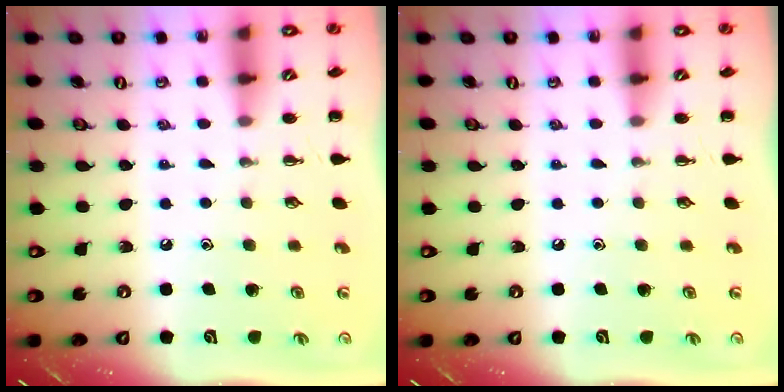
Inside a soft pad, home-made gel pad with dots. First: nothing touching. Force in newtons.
{"total": 0.0}